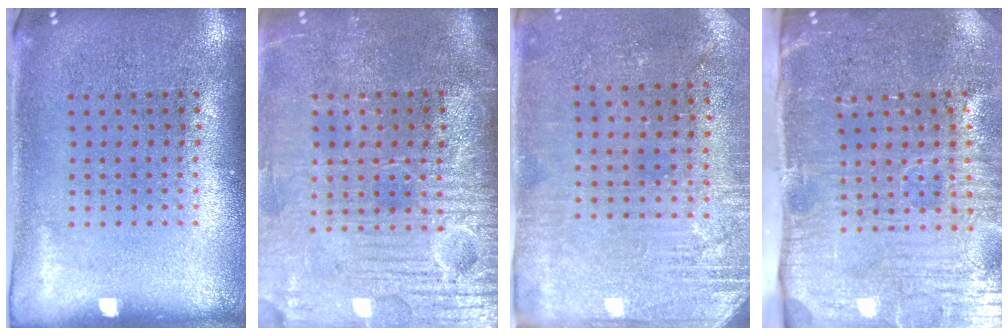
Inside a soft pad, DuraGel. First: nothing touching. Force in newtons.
{"total": 4.4, "press": 4.0, "slide": 2.0}
{"total": 2.8, "press": 2.6, "slide": 1.0}
{"total": 5.1, "press": 4.3, "slide": 2.8}